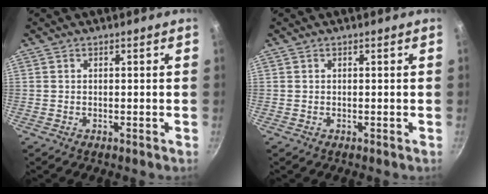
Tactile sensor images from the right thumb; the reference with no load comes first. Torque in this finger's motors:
{"motor_torque": [0.00, 0.00, -0.04, 0.02, 0.00]}